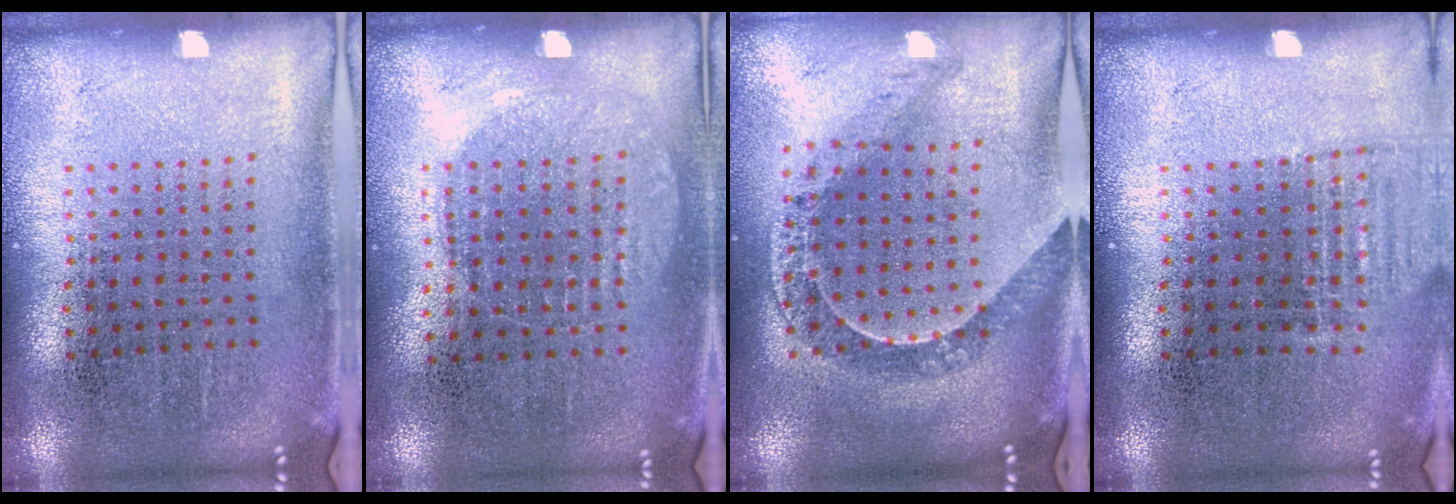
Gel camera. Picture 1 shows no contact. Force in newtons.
{"total": 1.0, "press": 0.9, "slide": 0.4}
{"total": 1.1, "press": 1.1, "slide": 0.3}
{"total": 0.9, "press": 0.9, "slide": 0.3}